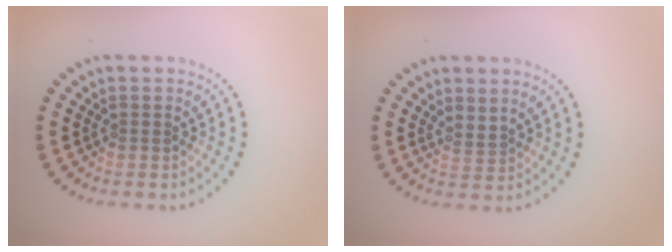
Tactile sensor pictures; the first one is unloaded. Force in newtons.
{"total": 0.8, "press": 0.6, "slide": 0.5}